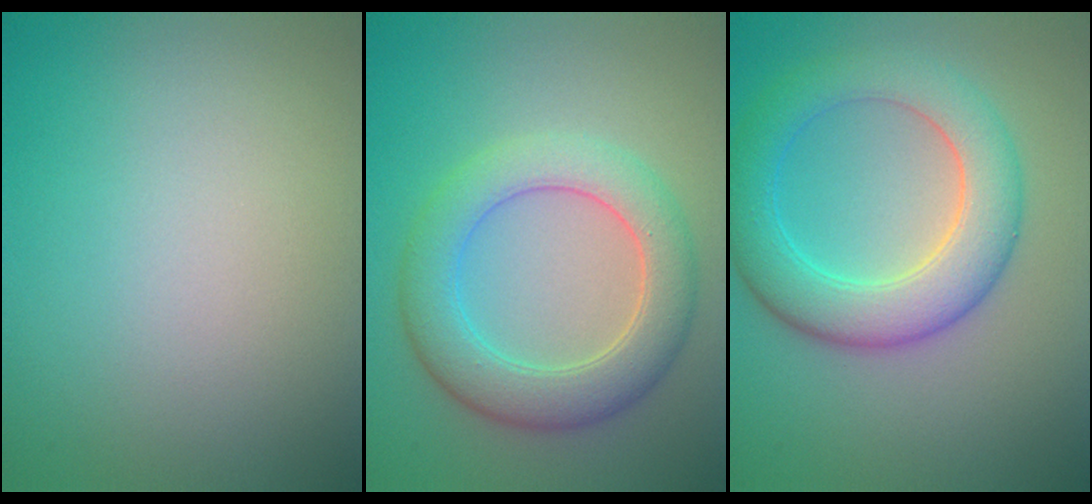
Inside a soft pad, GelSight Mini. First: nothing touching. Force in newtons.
{"total": 5.8, "press": 5.8, "slide": 0.3}
{"total": 6.6, "press": 6.6, "slide": 0.1}